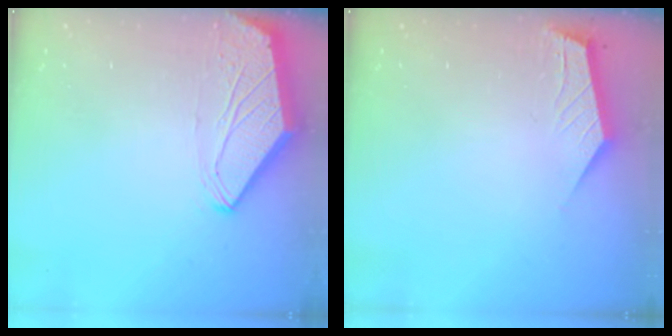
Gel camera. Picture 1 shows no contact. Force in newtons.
{"total": 2.3, "press": 2.3, "slide": 0.3}